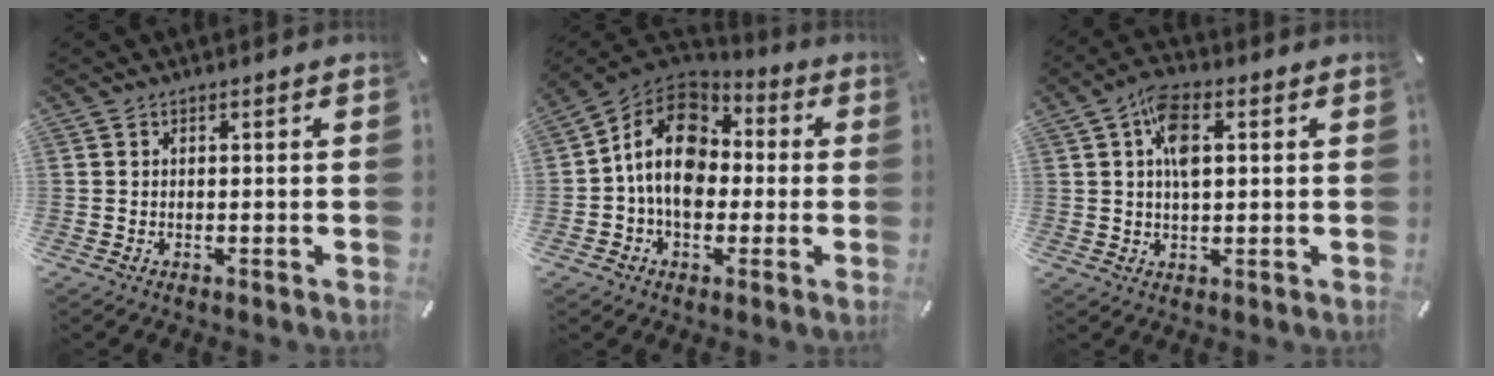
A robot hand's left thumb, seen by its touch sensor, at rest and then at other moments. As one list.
[{"total": 14.1, "force": [0.0, 11.1, 8.8], "torque": [-0.162, 0.016, 0.001]}, {"total": 7.3, "force": [1.8, 3.8, 6.0], "torque": [-0.106, 0.006, 0.030]}]